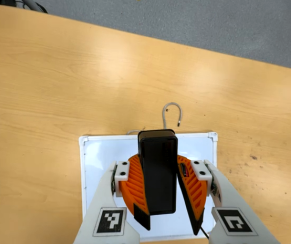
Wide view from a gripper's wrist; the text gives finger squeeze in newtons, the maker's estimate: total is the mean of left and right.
{"total": 9.6, "left": 9.9, "right": 9.2}